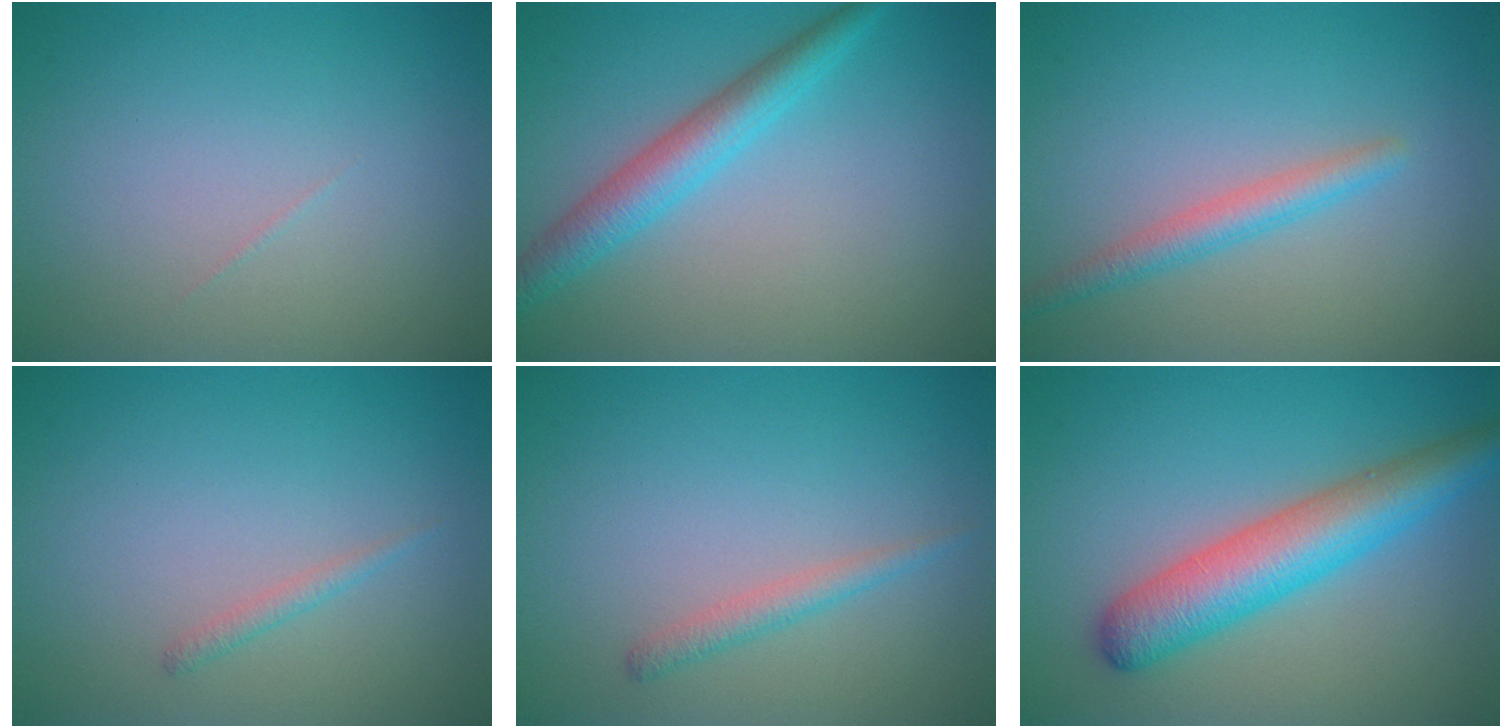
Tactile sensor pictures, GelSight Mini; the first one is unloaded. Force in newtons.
{"total": 3.9, "press": 3.8, "slide": 0.1}
{"total": 2.4, "press": 2.4, "slide": 0.1}
{"total": 0.9, "press": 0.9, "slide": 0.0}
{"total": 1.5, "press": 1.5, "slide": 0.1}
{"total": 6.4, "press": 6.4, "slide": 0.2}